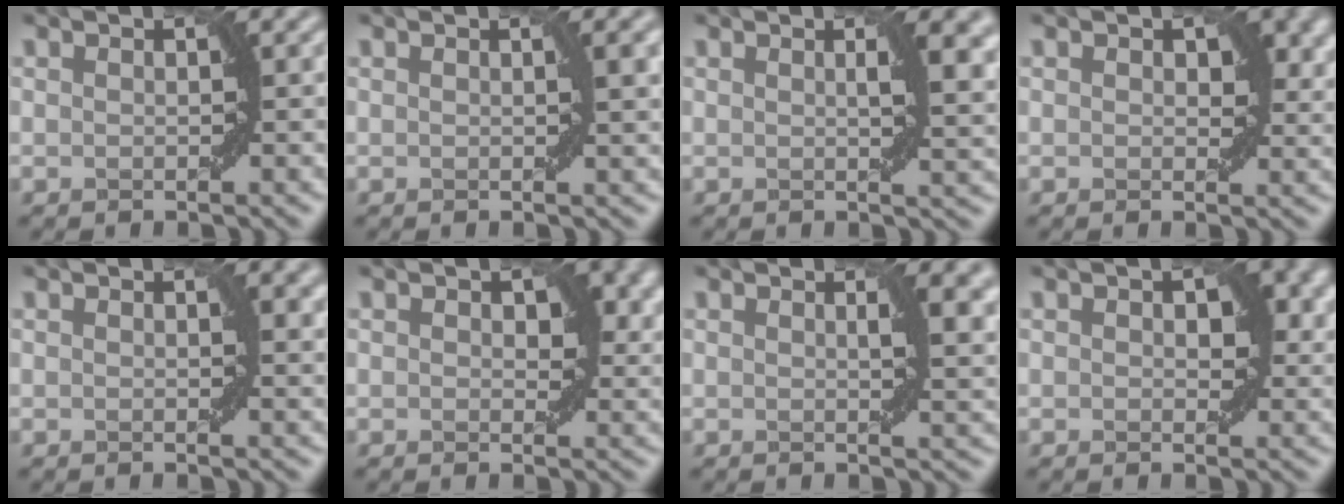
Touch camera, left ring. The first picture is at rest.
{"total": 2.1, "force": [0.6, 0.3, 2.0], "torque": [-0.020, 0.004, 0.010]}
{"total": 4.2, "force": [1.2, 1.2, 3.9], "torque": [-0.042, 0.006, 0.018]}
{"total": 3.4, "force": [1.1, 2.1, 2.5], "torque": [-0.032, -0.003, 0.015]}
{"total": 1.8, "force": [0.8, 0.5, 1.6], "torque": [-0.013, -0.002, 0.014]}
{"total": 3.9, "force": [1.2, 2.3, 2.9], "torque": [-0.036, -0.004, 0.016]}
{"total": 4.0, "force": [1.4, 1.2, 3.5], "torque": [-0.036, 0.004, 0.021]}
{"total": 3.9, "force": [0.9, 2.2, 3.0], "torque": [-0.038, -0.001, 0.016]}